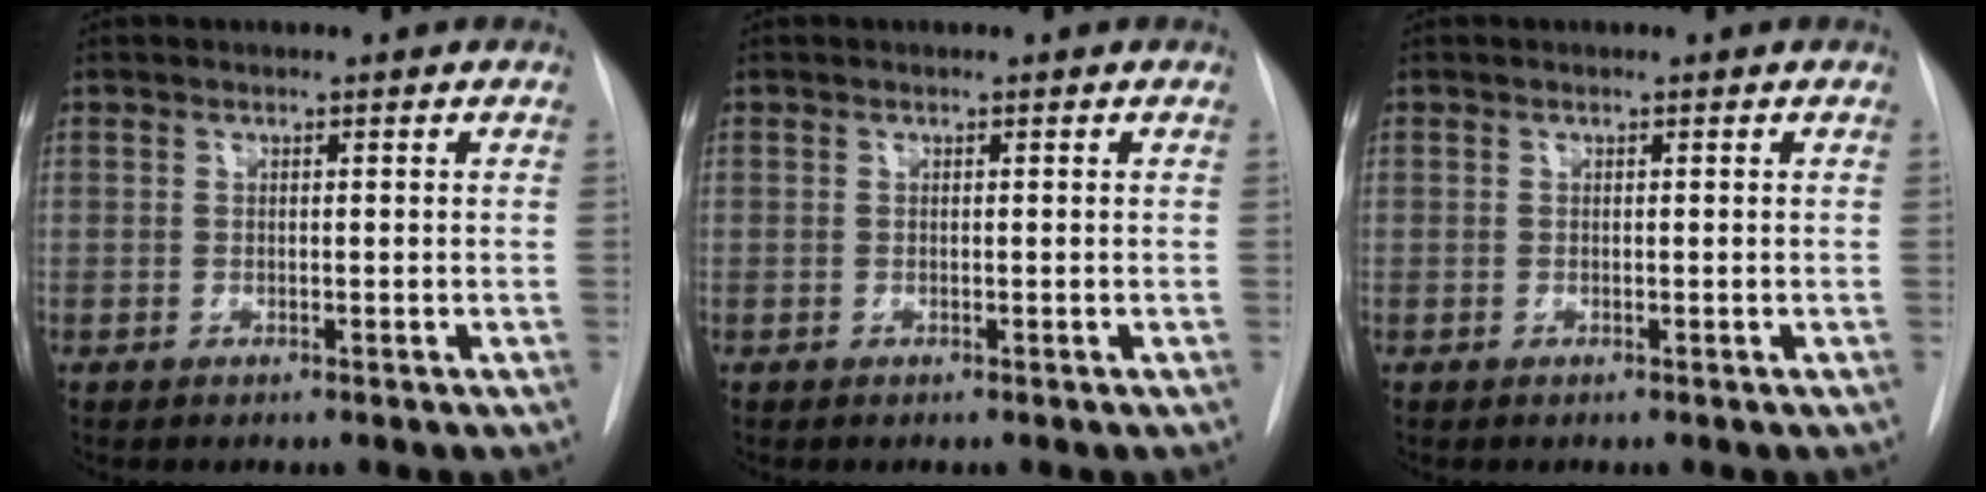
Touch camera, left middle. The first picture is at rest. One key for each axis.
{"total": 0.0}
{"total": 0.0}